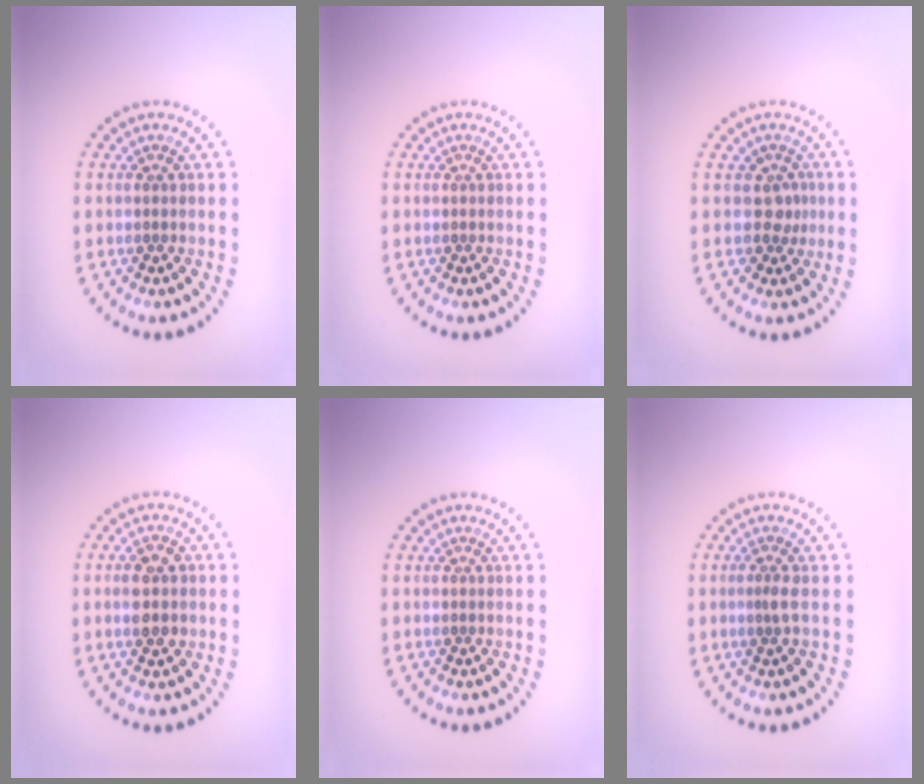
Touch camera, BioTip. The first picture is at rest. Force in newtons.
{"total": 0.0}
{"total": 1.8, "press": 1.4, "slide": 1.2}
{"total": 3.0, "press": 3.0, "slide": 0.1}
{"total": 0.0}
{"total": 0.9, "press": 0.5, "slide": 0.7}